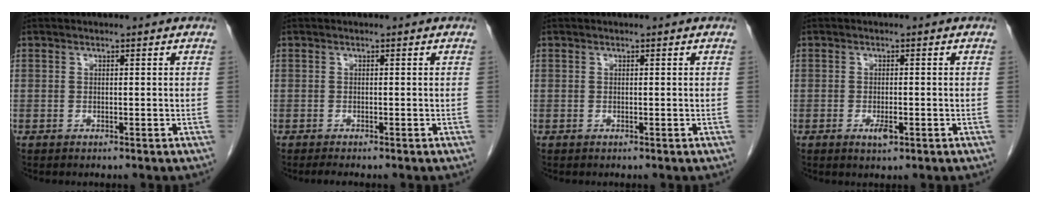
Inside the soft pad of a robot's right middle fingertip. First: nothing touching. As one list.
[{"total": 1.4, "force": [-1.2, 0.1, 0.7], "torque": [-0.014, -0.004, -0.016]}, {"total": 0.0}, {"total": 1.5, "force": [-0.6, 0.5, 1.2], "torque": [-0.021, -0.001, -0.008]}]